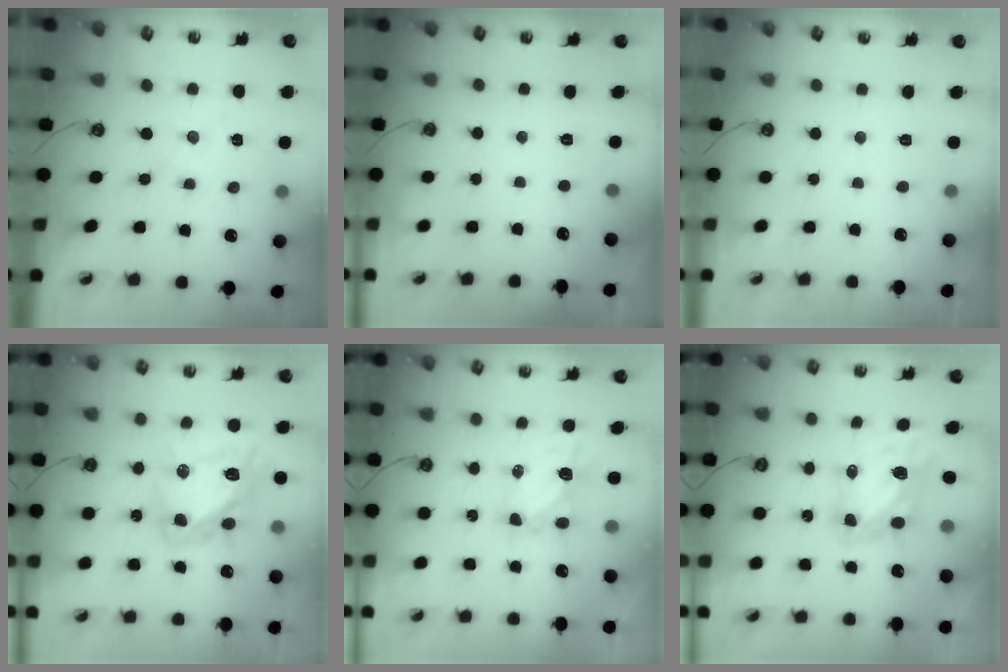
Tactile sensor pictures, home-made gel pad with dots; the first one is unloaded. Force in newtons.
{"total": 0.0}
{"total": 3.5, "press": 3.4, "slide": 0.5}
{"total": 18.0, "press": 17.9, "slide": 1.8}
{"total": 5.8, "press": 5.8, "slide": 0.5}
{"total": 6.5, "press": 6.5, "slide": 0.6}